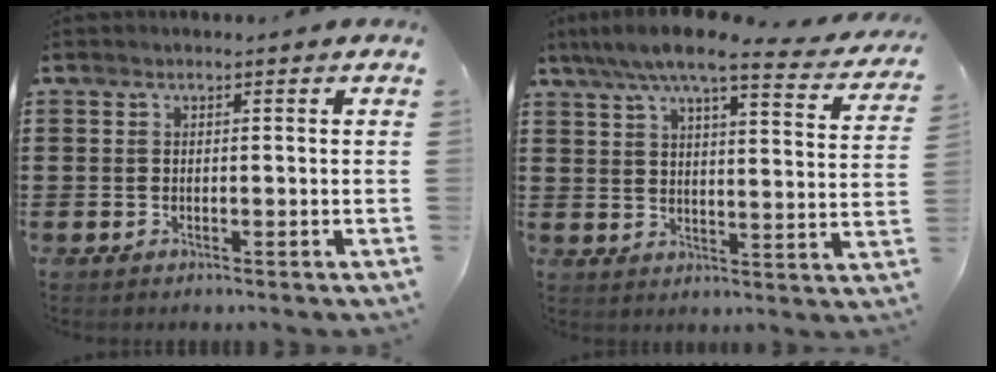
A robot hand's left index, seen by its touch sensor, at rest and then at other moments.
{"total": 8.2, "force": [6.7, 0.5, 4.7], "torque": [-0.105, -0.033, 0.114]}